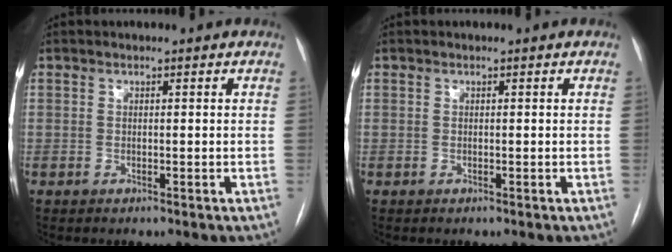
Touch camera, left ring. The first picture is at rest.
{"total": 0.0}